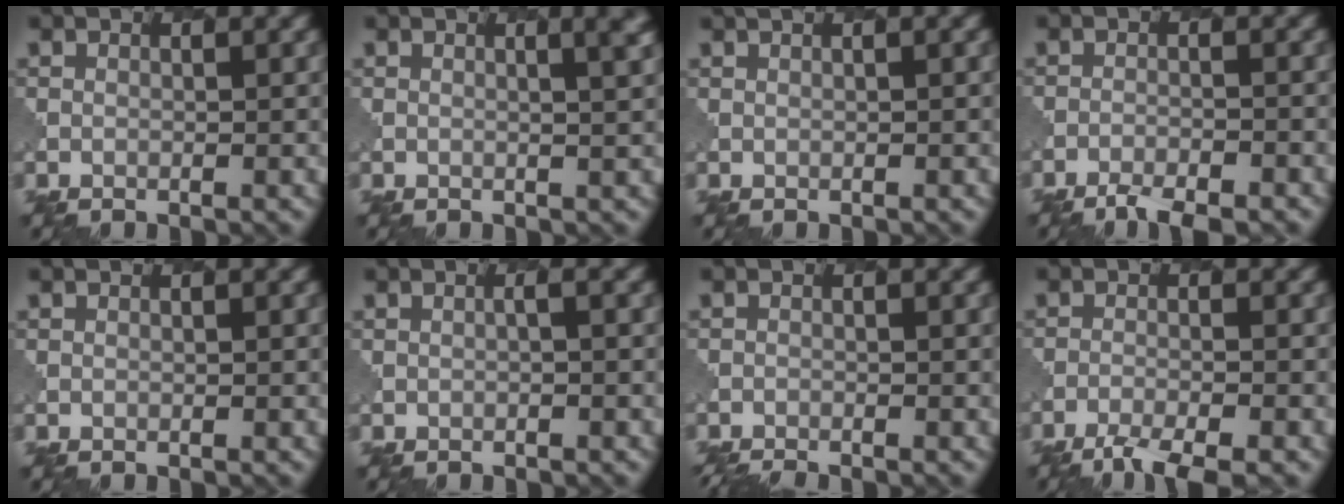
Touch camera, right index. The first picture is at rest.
{"total": 3.2, "force": [0.8, 1.2, 2.9], "torque": [-0.015, 0.006, 0.003]}
{"total": 1.6, "force": [0.8, 0.5, 1.3], "torque": [-0.015, -0.002, 0.006]}
{"total": 3.3, "force": [-2.8, 0.6, 1.6], "torque": [-0.028, -0.007, -0.052]}
{"total": 0.0}
{"total": 0.8, "force": [-0.1, 0.1, 0.8], "torque": [-0.006, 0.005, -0.005]}
{"total": 2.8, "force": [-2.7, 0.3, 0.6], "torque": [-0.014, -0.011, -0.042]}
{"total": 4.1, "force": [-3.2, 0.7, 2.5], "torque": [-0.045, -0.008, -0.064]}